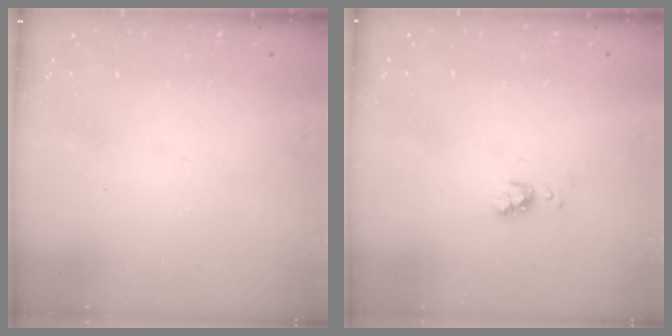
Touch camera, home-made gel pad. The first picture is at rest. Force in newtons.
{"total": 4.3, "press": 4.2, "slide": 0.7}